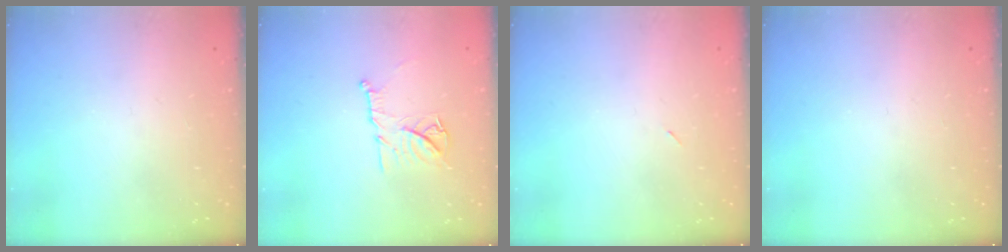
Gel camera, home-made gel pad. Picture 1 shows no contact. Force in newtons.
{"total": 11.4, "press": 11.4, "slide": 0.6}
{"total": 2.3, "press": 1.9, "slide": 1.2}
{"total": 0.0}